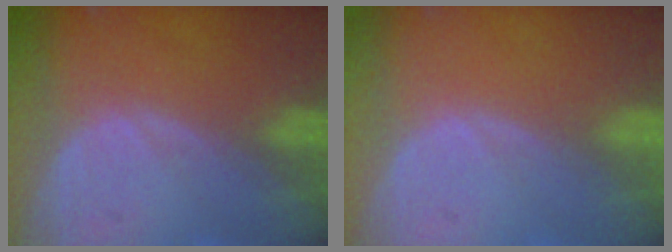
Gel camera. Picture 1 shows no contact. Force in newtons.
{"total": 0.0}